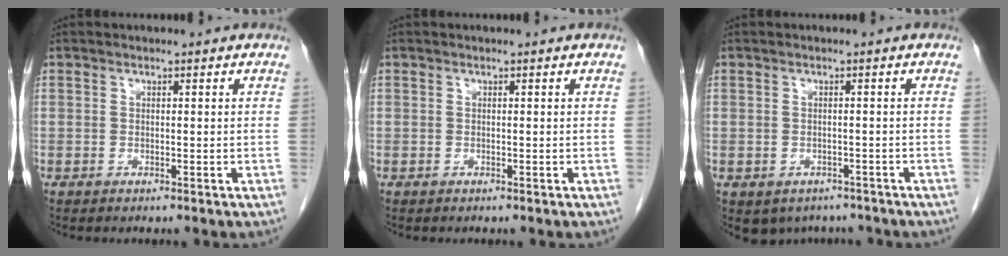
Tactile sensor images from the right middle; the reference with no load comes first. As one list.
[{"total": 0.0}, {"total": 5.1, "force": [-3.9, 3.1, 0.8], "torque": [0.002, 0.009, -0.048]}]